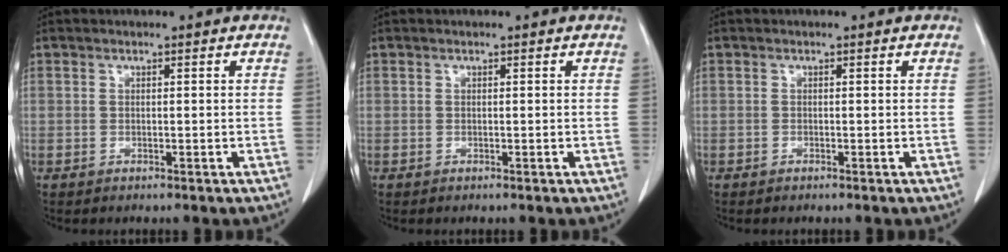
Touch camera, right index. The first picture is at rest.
{"total": 0.0}
{"total": 0.0}